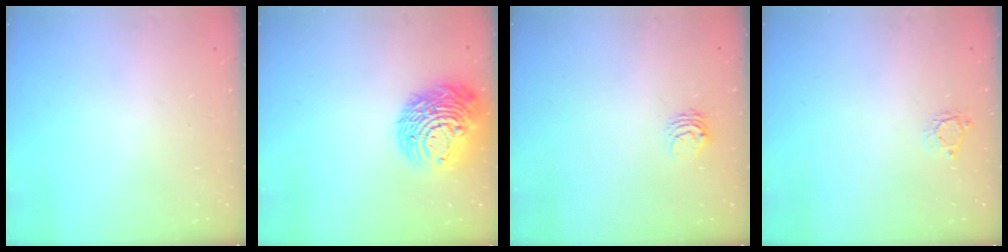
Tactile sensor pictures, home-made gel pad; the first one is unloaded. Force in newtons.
{"total": 16.5, "press": 16.4, "slide": 1.6}
{"total": 3.9, "press": 3.9, "slide": 0.3}
{"total": 3.5, "press": 3.5, "slide": 0.3}